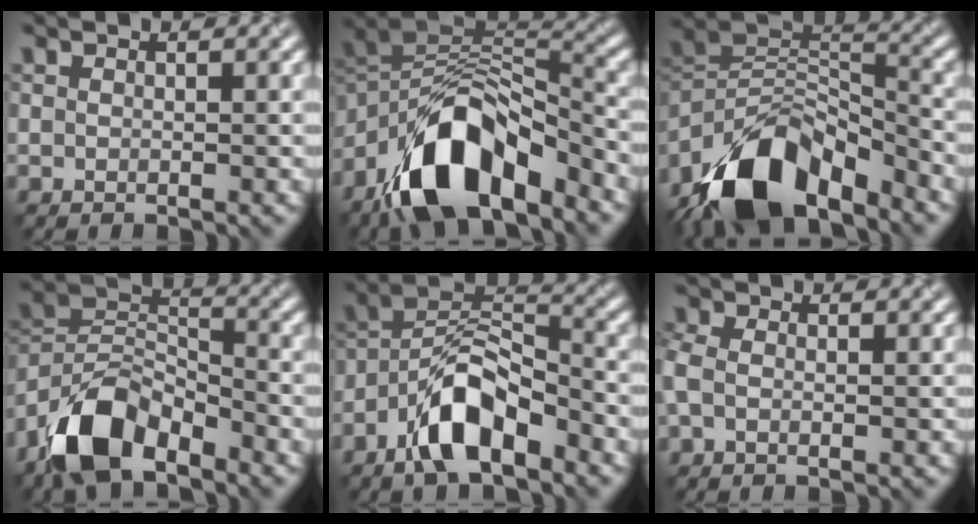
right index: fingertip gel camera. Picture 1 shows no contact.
{"total": 11.6, "force": [-7.3, 4.9, 7.5], "torque": [-0.131, 0.003, -0.146]}
{"total": 12.3, "force": [-8.7, 5.3, 6.9], "torque": [-0.124, 0.008, -0.166]}
{"total": 9.2, "force": [-6.5, 4.2, 4.9], "torque": [-0.088, 0.003, -0.136]}
{"total": 7.2, "force": [-4.4, 3.0, 4.9], "torque": [-0.080, 0.011, -0.091]}
{"total": 1.3, "force": [-0.3, 0.9, 1.0], "torque": [-0.030, 0.001, -0.013]}